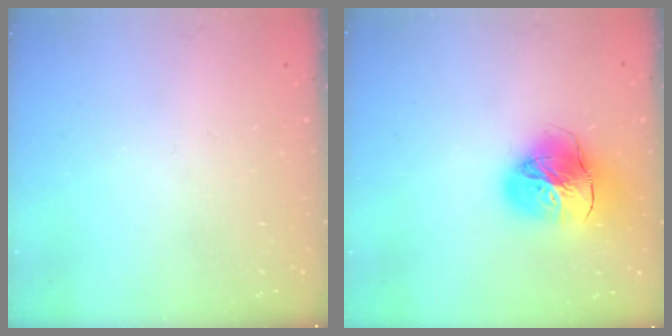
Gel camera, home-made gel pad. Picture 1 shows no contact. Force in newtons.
{"total": 17.8, "press": 17.7, "slide": 2.1}